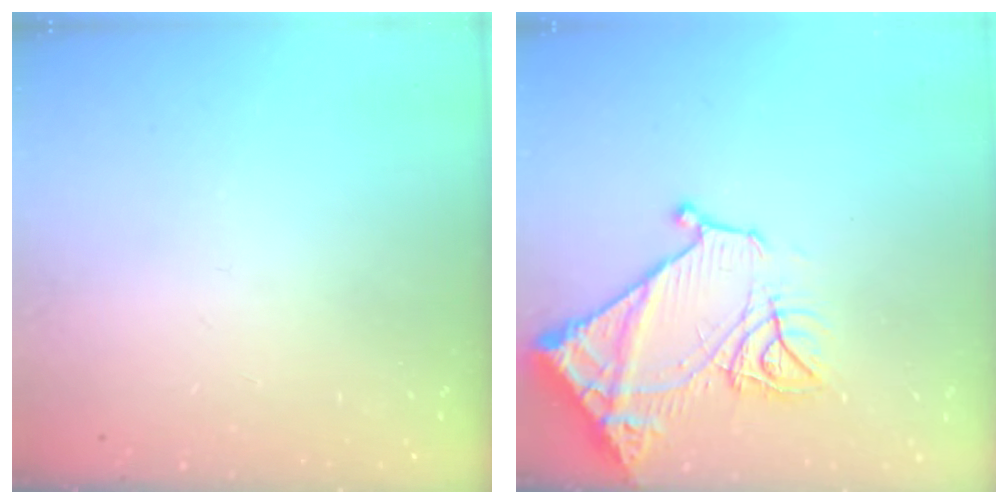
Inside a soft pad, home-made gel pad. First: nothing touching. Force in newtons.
{"total": 15.8, "press": 15.7, "slide": 1.5}